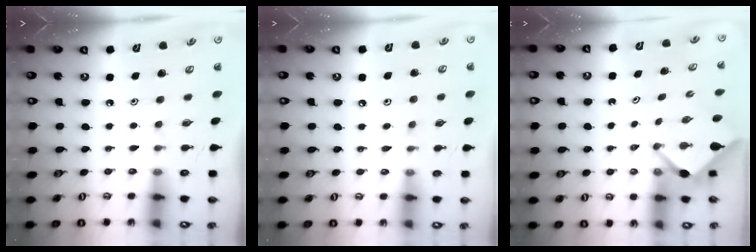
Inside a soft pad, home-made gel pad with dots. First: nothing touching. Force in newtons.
{"total": 4.0, "press": 4.0, "slide": 0.6}
{"total": 2.4, "press": 2.4, "slide": 0.2}